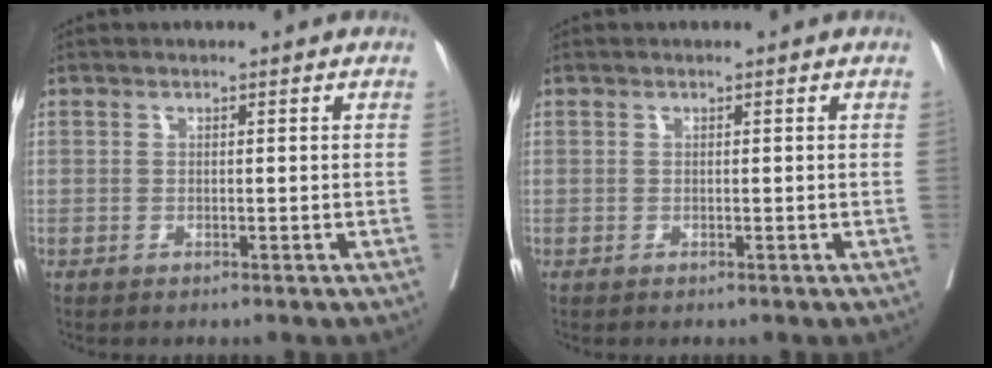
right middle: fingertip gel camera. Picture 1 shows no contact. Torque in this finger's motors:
{"motor_torque": [0.05, 0.05, 0.00, 0.01]}